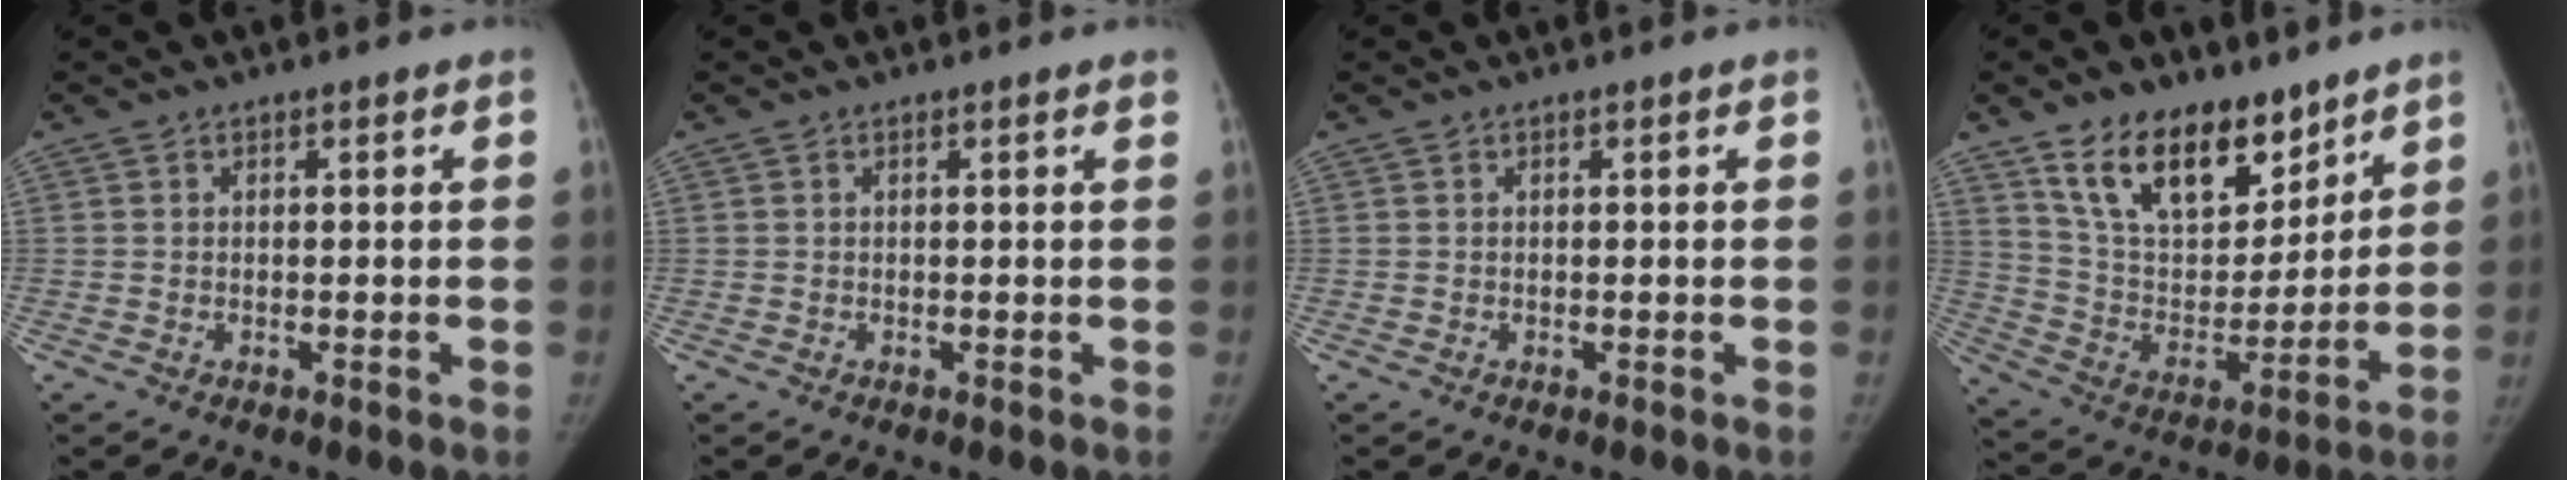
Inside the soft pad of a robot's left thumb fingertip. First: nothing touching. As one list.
[{"total": 0.7, "force": [0.5, 0.0, 0.5], "torque": [-0.005, 0.001, 0.003]}, {"total": 0.0}, {"total": 18.9, "force": [12.6, 10.0, 9.8], "torque": [-0.115, -0.070, 0.229]}]